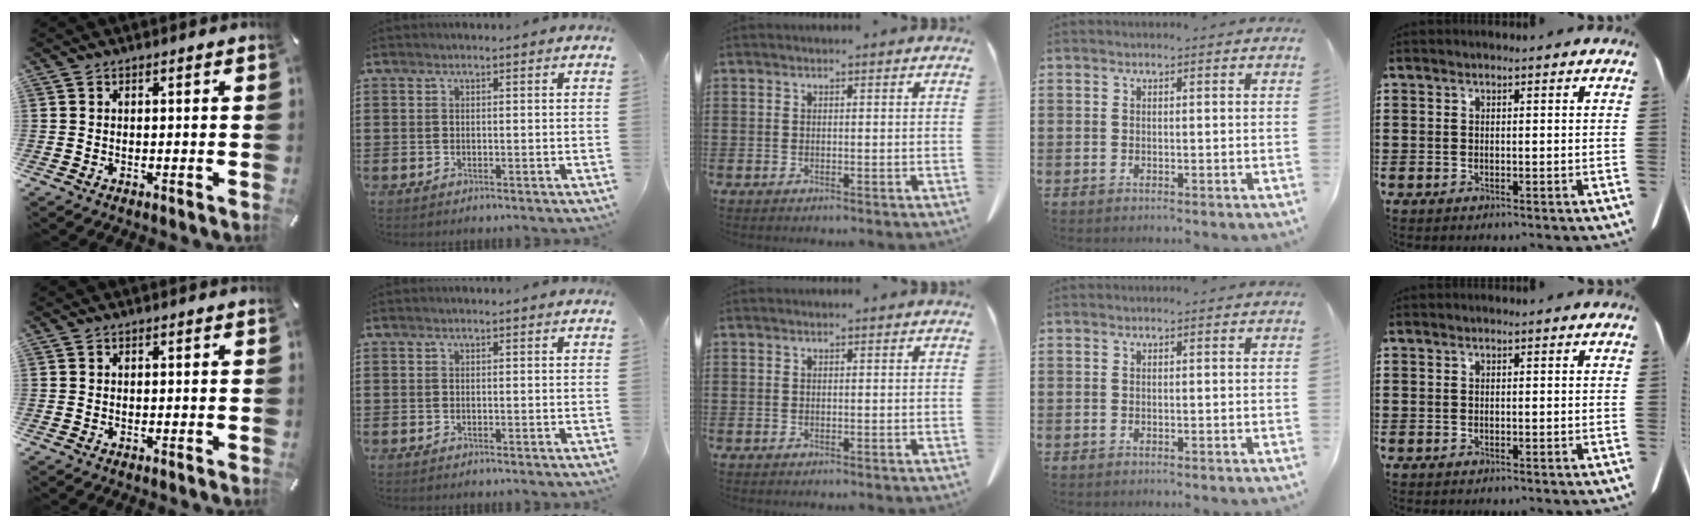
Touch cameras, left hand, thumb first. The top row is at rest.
{}